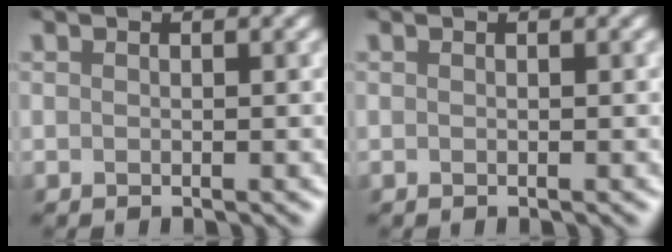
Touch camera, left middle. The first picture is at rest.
{"total": 0.0}